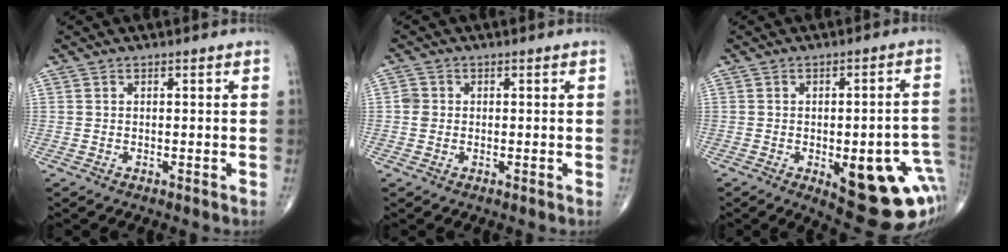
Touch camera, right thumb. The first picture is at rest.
{"total": 2.1, "force": [0.0, 1.9, 0.8], "torque": [-0.006, 0.004, -0.003]}
{"total": 19.9, "force": [-5.6, 7.6, 17.5], "torque": [-0.160, 0.018, -0.043]}